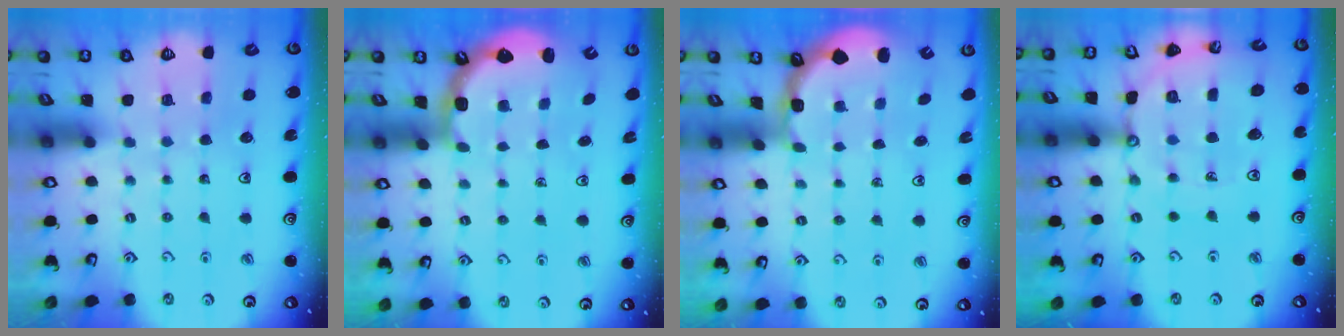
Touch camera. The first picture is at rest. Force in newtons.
{"total": 2.6, "press": 2.3, "slide": 1.3}
{"total": 1.6, "press": 1.5, "slide": 0.4}
{"total": 13.2, "press": 13.1, "slide": 1.7}